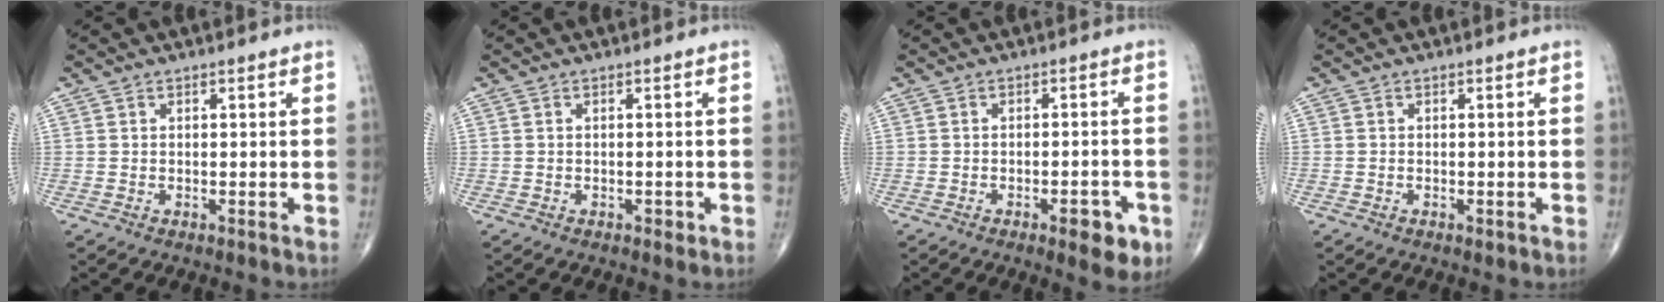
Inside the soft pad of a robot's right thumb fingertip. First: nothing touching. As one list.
[{"total": 1.0, "force": [-0.4, 0.7, 0.6], "torque": [-0.007, 0.000, -0.006]}, {"total": 6.3, "force": [-3.0, 2.5, 4.9], "torque": [-0.048, 0.010, -0.036]}, {"total": 0.7, "force": [-0.4, 0.4, 0.5], "torque": [-0.008, -0.001, -0.006]}]